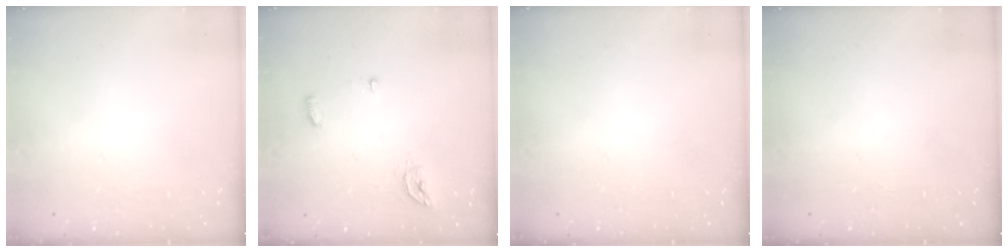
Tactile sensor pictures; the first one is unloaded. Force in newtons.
{"total": 5.5, "press": 5.5, "slide": 0.5}
{"total": 0.0}
{"total": 0.0}